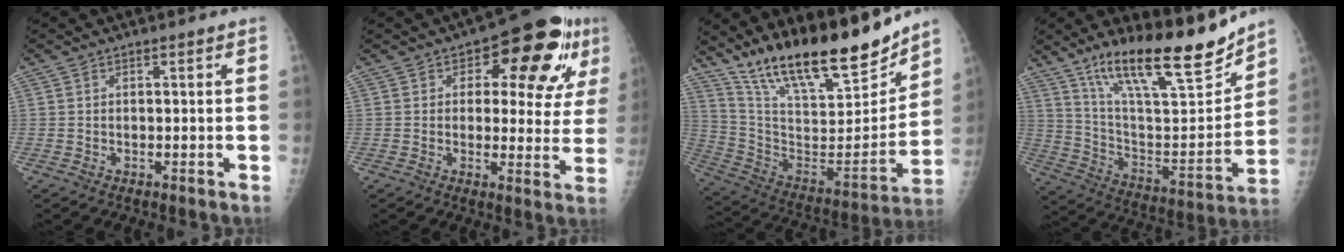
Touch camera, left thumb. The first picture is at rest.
{"total": 16.0, "force": [5.9, 8.0, 12.5], "torque": [-0.116, 0.002, 0.073]}
{"total": 25.5, "force": [20.0, 6.9, 14.3], "torque": [-0.202, -0.095, 0.342]}
{"total": 23.9, "force": [17.2, 6.1, 15.4], "torque": [-0.223, -0.079, 0.295]}